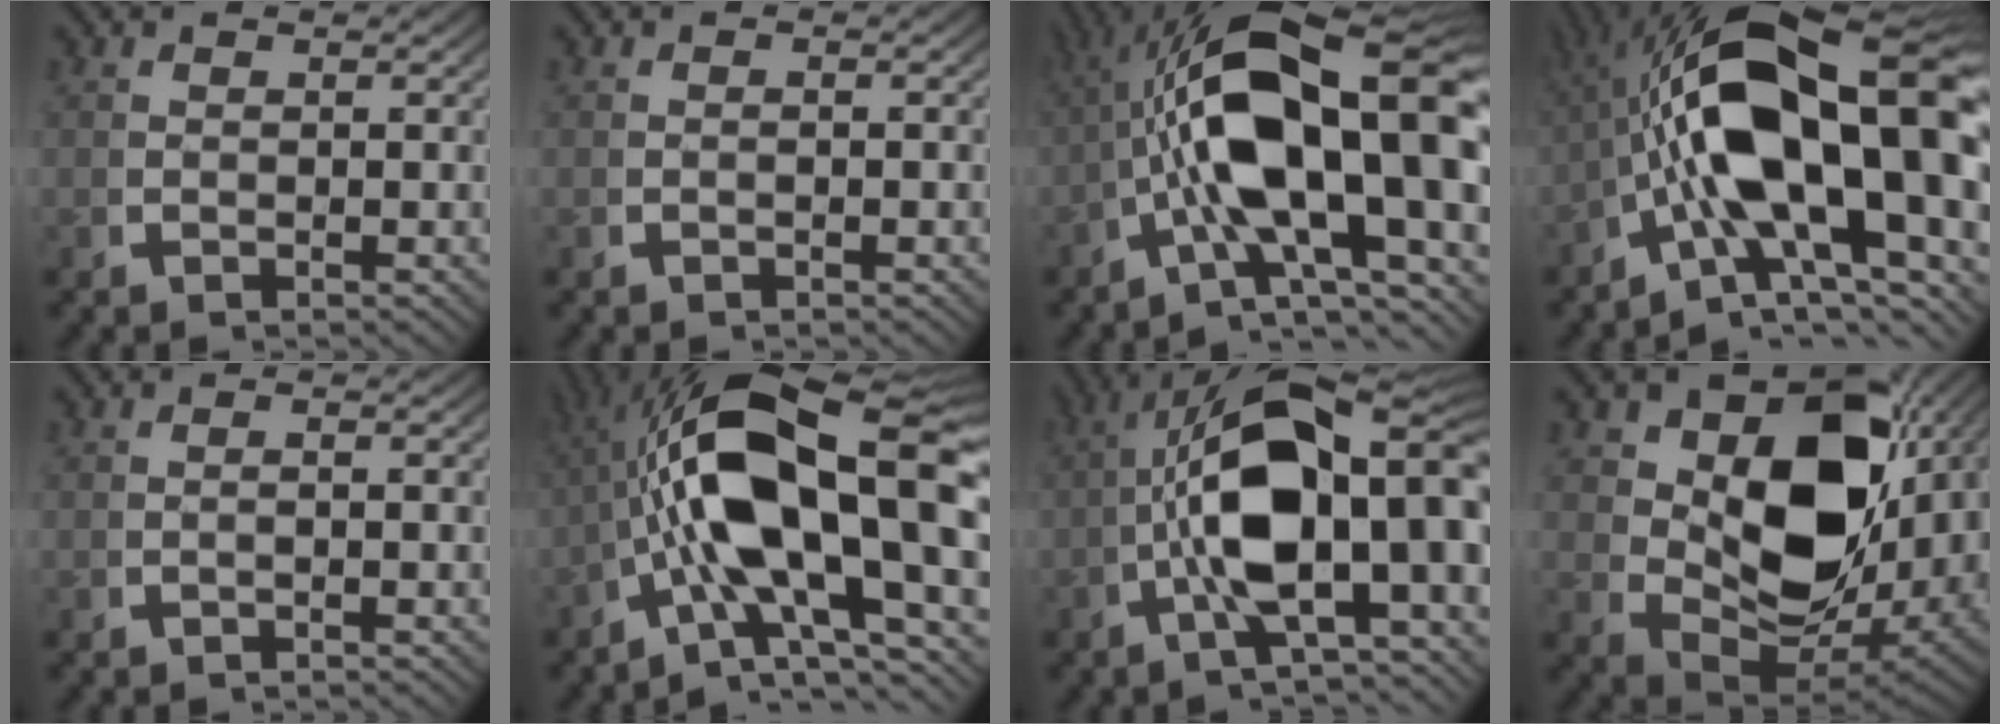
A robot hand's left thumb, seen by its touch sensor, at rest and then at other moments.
{"total": 0.6, "force": [-0.3, 0.1, 0.5], "torque": [-0.011, 0.004, -0.007]}
{"total": 17.8, "force": [-0.4, 9.2, 15.2], "torque": [-0.267, -0.032, 0.005]}
{"total": 21.9, "force": [-0.5, 12.0, 18.4], "torque": [-0.319, -0.043, 0.009]}
{"total": 0.9, "force": [-0.4, 0.1, 0.8], "torque": [-0.017, 0.004, -0.008]}
{"total": 18.3, "force": [-0.3, 9.5, 15.7], "torque": [-0.283, -0.025, 0.005]}
{"total": 16.1, "force": [-0.6, 8.1, 13.9], "torque": [-0.237, -0.027, 0.001]}
{"total": 17.5, "force": [1.9, 11.0, 13.5], "torque": [-0.240, -0.067, 0.059]}